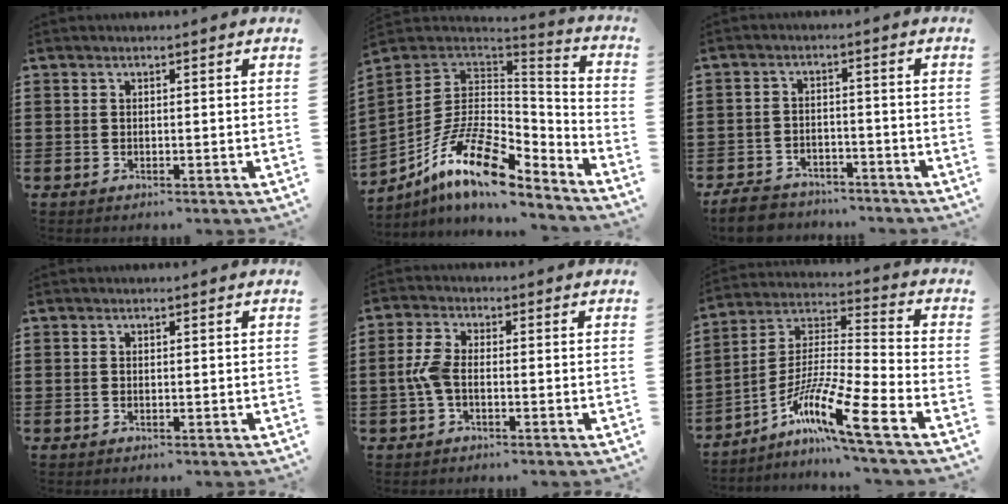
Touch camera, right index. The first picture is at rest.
{"total": 15.7, "force": [-8.5, 6.4, 11.6], "torque": [-0.236, 0.014, -0.152]}
{"total": 4.6, "force": [-4.4, 1.2, 0.7], "torque": [-0.025, 0.006, -0.091]}
{"total": 0.0}
{"total": 4.0, "force": [-0.8, 2.0, 3.4], "torque": [-0.084, -0.001, -0.021]}
{"total": 11.9, "force": [-8.1, 0.5, 8.6], "torque": [-0.173, -0.006, -0.162]}